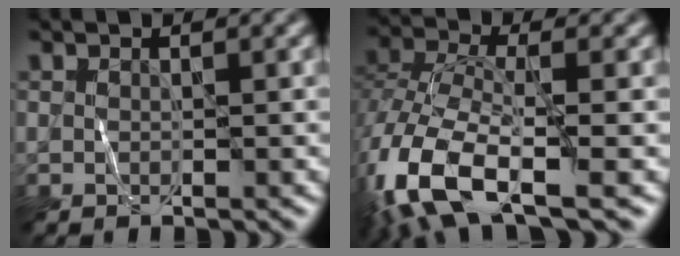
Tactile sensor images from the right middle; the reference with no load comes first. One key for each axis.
{"total": 10.9, "fx": -5.3, "fy": 4.6, "fz": 8.3, "tx": -0.183, "ty": -0.012, "tz": -0.108}